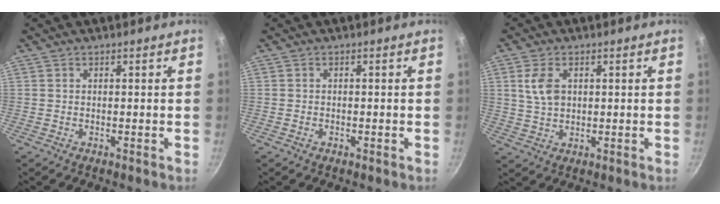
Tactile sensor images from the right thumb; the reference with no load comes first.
{"total": 0.8, "force": [-0.4, 0.5, 0.5], "torque": [-0.009, 0.001, -0.010]}
{"total": 5.7, "force": [1.5, 3.7, 4.1], "torque": [-0.074, -0.001, 0.029]}